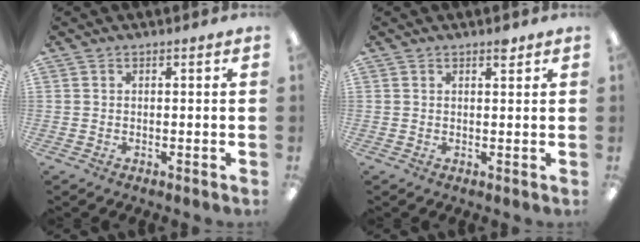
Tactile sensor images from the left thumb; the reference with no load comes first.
{"total": 1.9, "force": [1.5, 0.6, 1.0], "torque": [-0.006, -0.006, 0.023]}